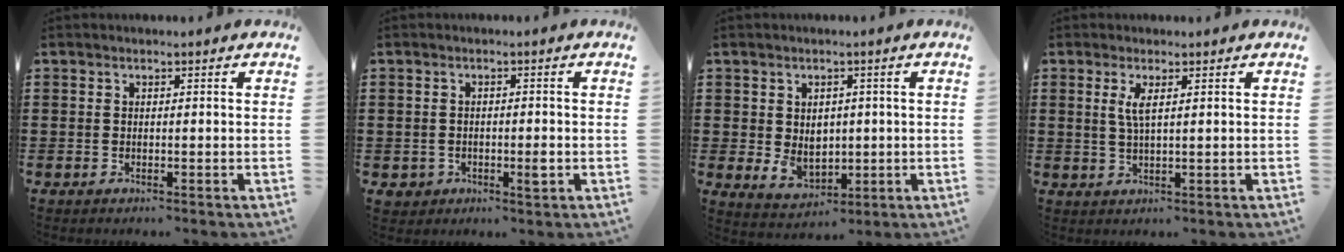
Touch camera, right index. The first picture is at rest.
{"total": 2.4, "force": [-1.0, 1.6, 1.6], "torque": [-0.039, 0.000, -0.022]}
{"total": 4.3, "force": [0.4, 3.6, 2.2], "torque": [-0.036, 0.004, 0.005]}
{"total": 2.7, "force": [0.9, 0.5, 2.5], "torque": [-0.055, 0.001, 0.015]}